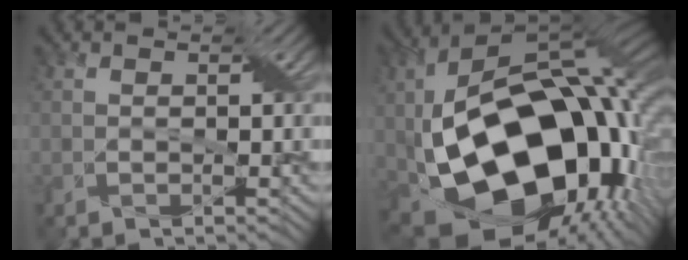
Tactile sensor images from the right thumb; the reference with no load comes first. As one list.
[{"total": 21.5, "force": [-1.8, 14.1, 16.1], "torque": [-0.353, -0.038, -0.004]}]